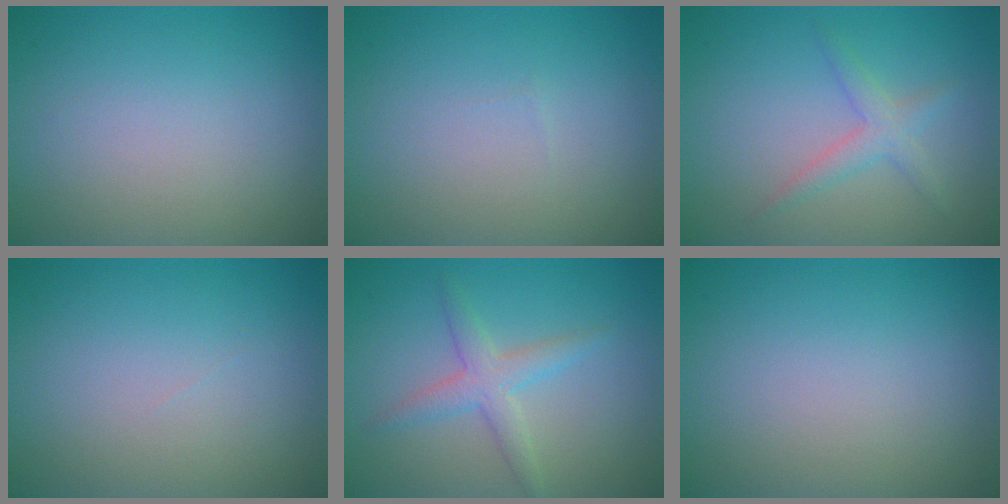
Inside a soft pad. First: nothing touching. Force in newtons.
{"total": 0.0}
{"total": 2.1, "press": 2.1, "slide": 0.1}
{"total": 0.0}
{"total": 2.7, "press": 2.7, "slide": 0.0}
{"total": 0.0}